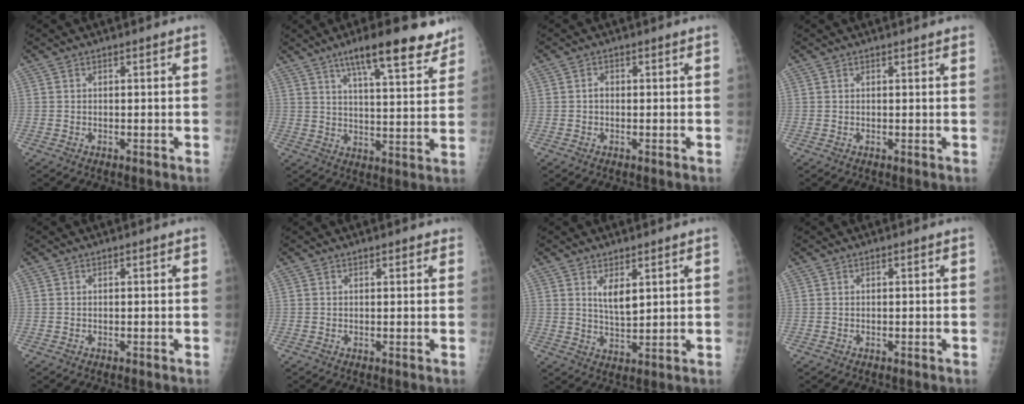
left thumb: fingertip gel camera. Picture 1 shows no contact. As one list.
[{"total": 14.9, "force": [10.3, 3.4, 10.3], "torque": [-0.125, -0.046, 0.153]}, {"total": 1.1, "force": [-0.1, 0.9, 0.7], "torque": [-0.006, 0.003, -0.006]}, {"total": 2.6, "force": [2.3, 0.2, 1.3], "torque": [-0.011, 0.000, 0.019]}, {"total": 0.0}, {"total": 0.9, "force": [0.7, 0.3, 0.5], "torque": [-0.008, -0.002, 0.008]}, {"total": 4.8, "force": [2.2, 1.9, 3.8], "torque": [-0.059, -0.023, 0.044]}, {"total": 0.0}]